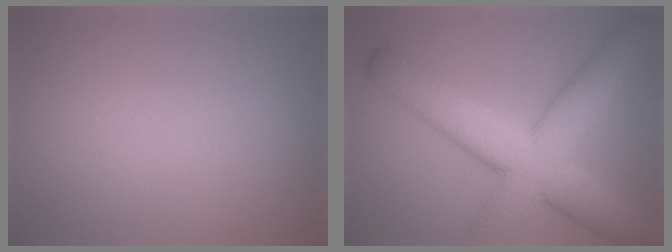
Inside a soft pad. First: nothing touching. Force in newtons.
{"total": 10.7, "press": 10.7, "slide": 0.6}